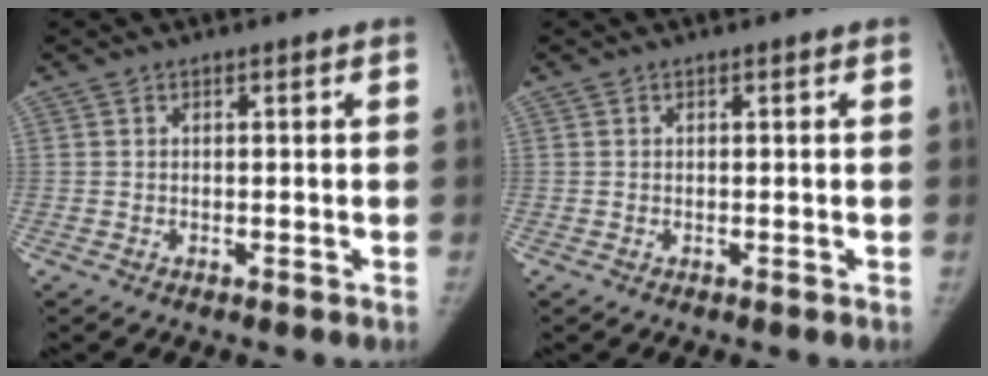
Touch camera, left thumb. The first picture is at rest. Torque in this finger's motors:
{"motor_torque": [0.04, 0.03, 0.14, -0.07, 0.02]}